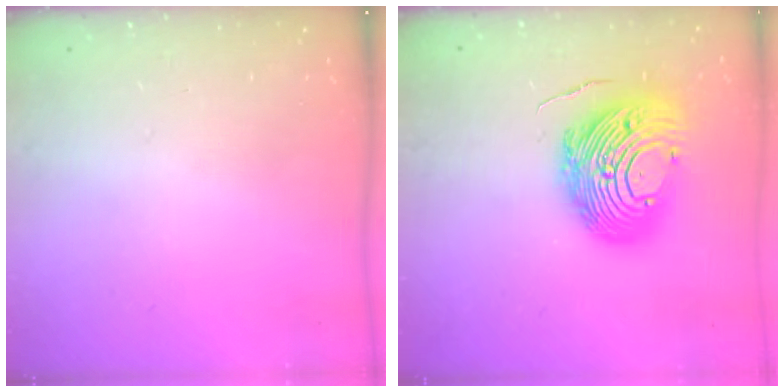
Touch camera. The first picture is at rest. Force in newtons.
{"total": 17.6, "press": 17.5, "slide": 2.2}